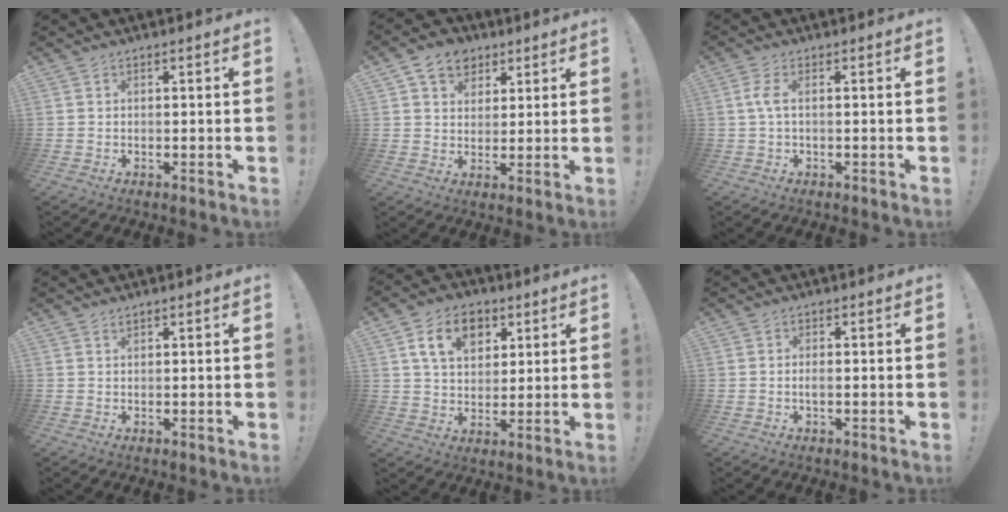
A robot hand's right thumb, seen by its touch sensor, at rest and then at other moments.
{"total": 9.3, "force": [4.9, 7.1, 3.5], "torque": [-0.051, -0.017, 0.095]}
{"total": 3.7, "force": [0.3, 0.9, 3.6], "torque": [-0.066, 0.005, 0.004]}
{"total": 0.8, "force": [0.7, 0.2, 0.3], "torque": [-0.003, -0.001, 0.013]}
{"total": 12.4, "force": [5.4, 8.6, 7.0], "torque": [-0.102, -0.010, 0.100]}
{"total": 1.4, "force": [-0.5, 0.2, 1.3], "torque": [-0.030, 0.005, -0.009]}